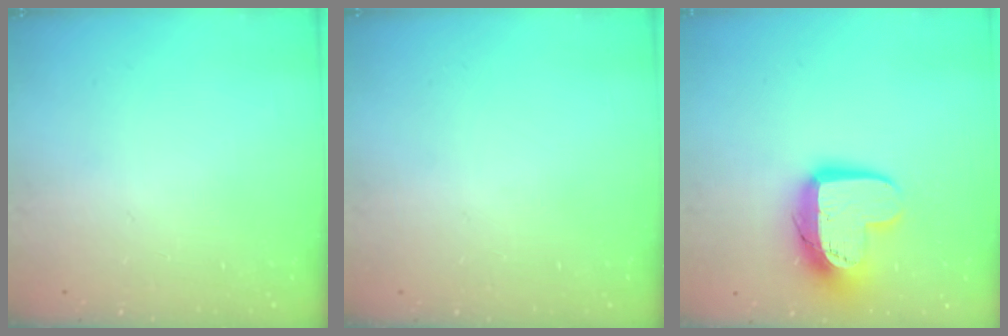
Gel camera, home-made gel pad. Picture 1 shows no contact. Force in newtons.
{"total": 0.0}
{"total": 13.9, "press": 13.9, "slide": 1.0}